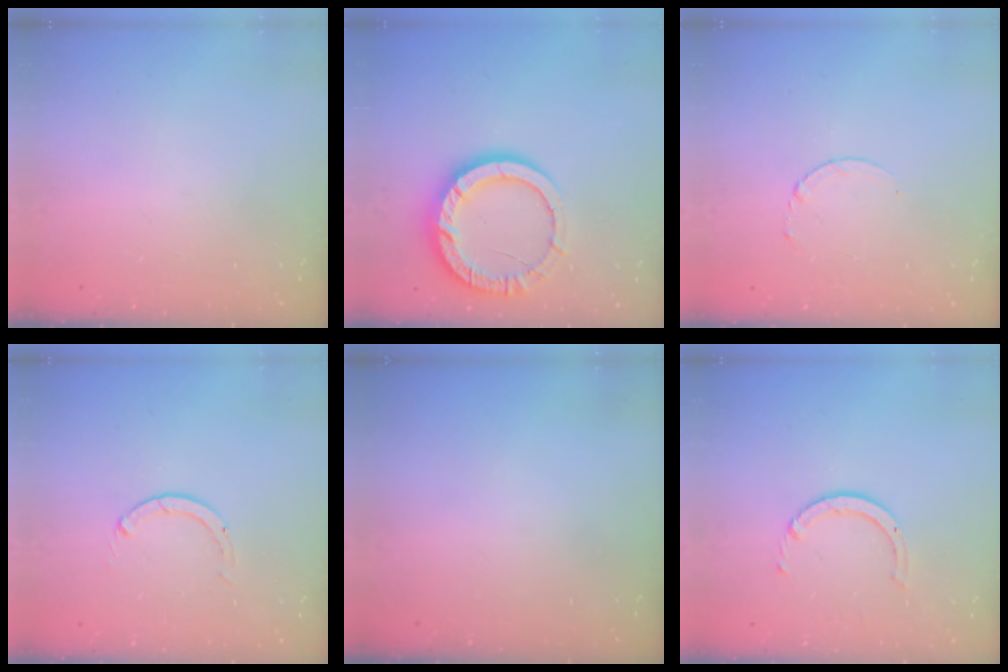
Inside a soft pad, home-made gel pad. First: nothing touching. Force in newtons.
{"total": 12.0, "press": 11.9, "slide": 1.0}
{"total": 2.5, "press": 2.5, "slide": 0.3}
{"total": 0.0}
{"total": 0.0}
{"total": 2.5, "press": 2.5, "slide": 0.2}